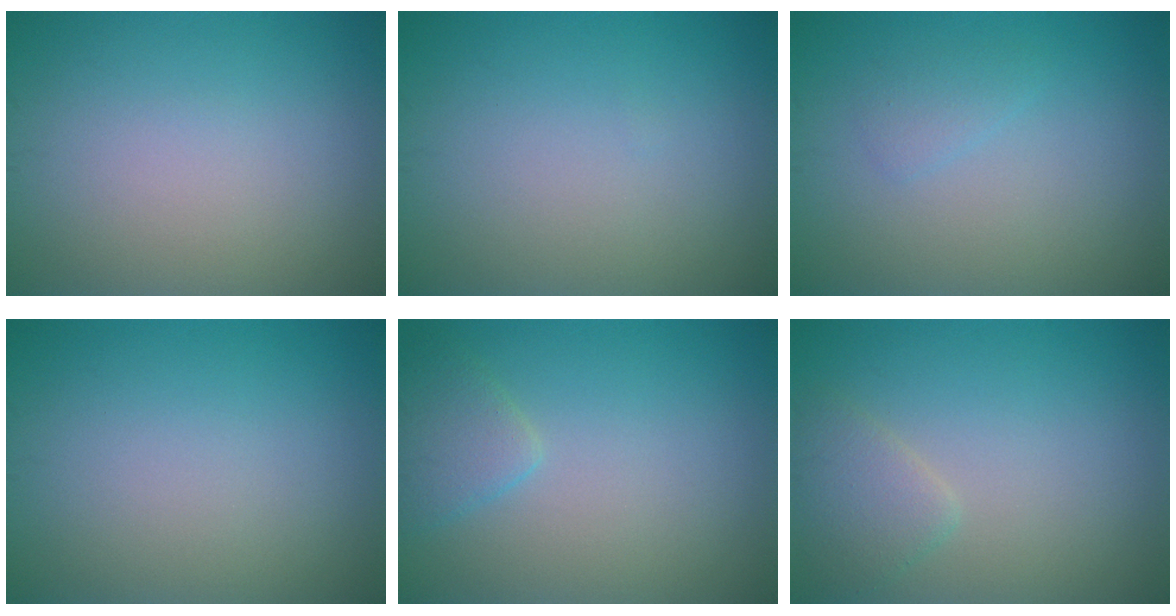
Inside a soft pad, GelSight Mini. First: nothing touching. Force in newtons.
{"total": 0.0}
{"total": 1.1, "press": 1.1, "slide": 0.1}
{"total": 0.0}
{"total": 2.2, "press": 2.2, "slide": 0.2}
{"total": 2.2, "press": 2.2, "slide": 0.1}